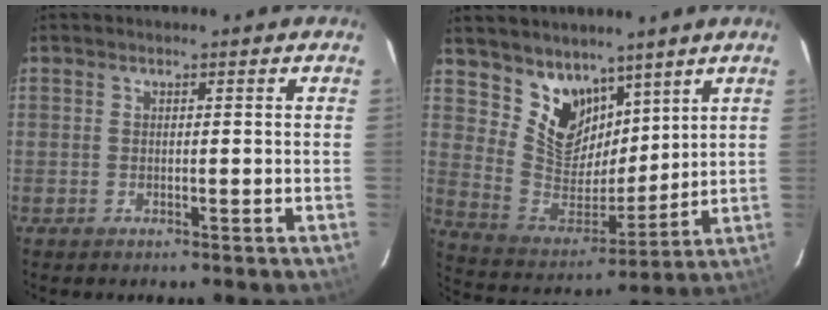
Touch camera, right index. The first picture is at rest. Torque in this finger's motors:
{"motor_torque": [0.19, 0.38, 0.09, 0.06]}